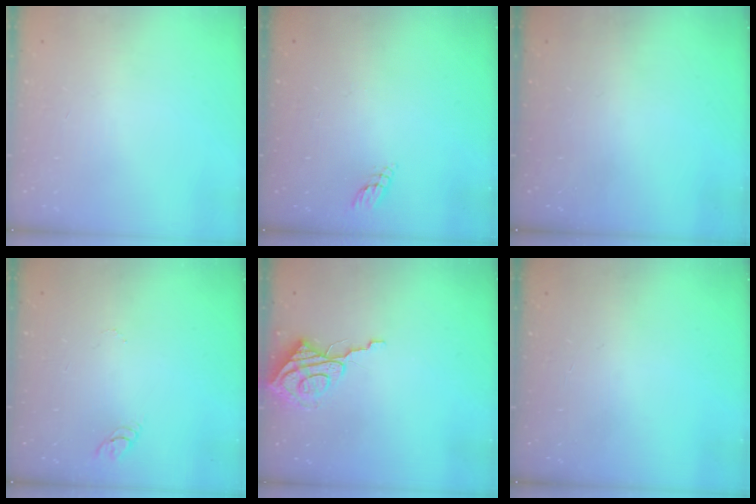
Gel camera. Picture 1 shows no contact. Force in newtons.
{"total": 3.1, "press": 3.0, "slide": 0.3}
{"total": 0.0}
{"total": 3.2, "press": 3.2, "slide": 0.3}
{"total": 8.5, "press": 8.4, "slide": 0.6}
{"total": 2.3, "press": 2.3, "slide": 0.2}